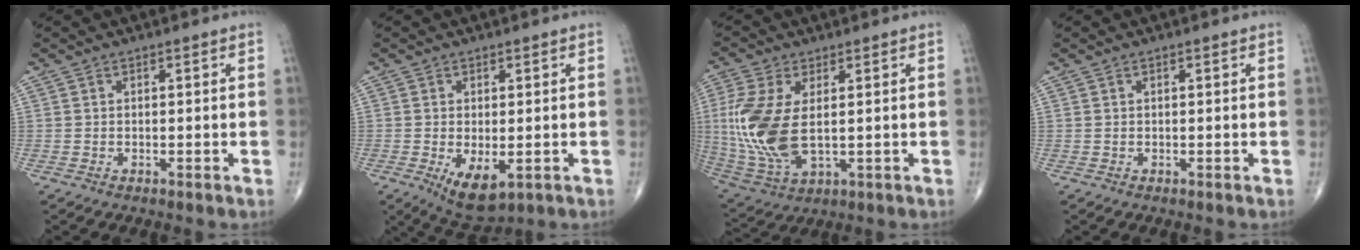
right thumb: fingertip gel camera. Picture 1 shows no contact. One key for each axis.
{"total": 6.9, "fx": -1.8, "fy": 3.2, "fz": 5.8, "tx": -0.095, "ty": -0.018, "tz": -0.018}
{"total": 15.2, "fx": 0.6, "fy": 7.8, "fz": 13.0, "tx": -0.306, "ty": -0.012, "tz": 0.024}
{"total": 0.0}